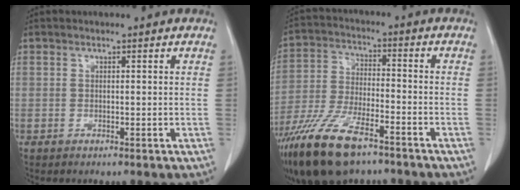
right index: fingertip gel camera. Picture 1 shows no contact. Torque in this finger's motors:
{"motor_torque": [1.02, -1.11, 0.71, 0.21]}